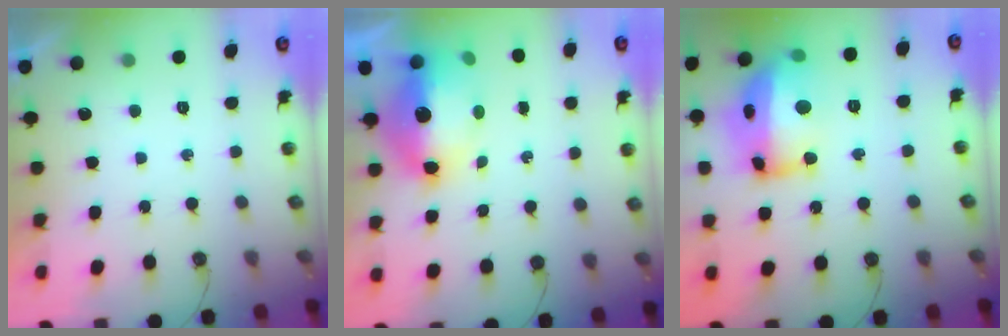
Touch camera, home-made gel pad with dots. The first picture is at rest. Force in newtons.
{"total": 10.6, "press": 10.6, "slide": 1.1}
{"total": 19.2, "press": 19.1, "slide": 1.7}